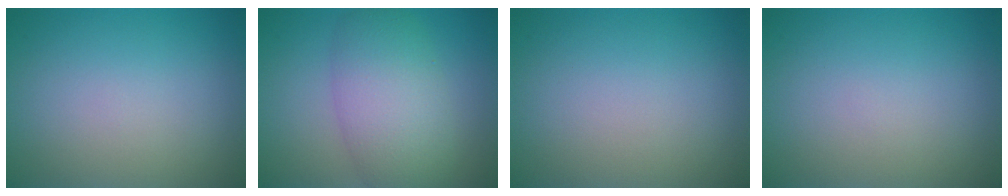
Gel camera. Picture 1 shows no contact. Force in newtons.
{"total": 6.7, "press": 6.6, "slide": 0.4}
{"total": 0.0}
{"total": 0.0}